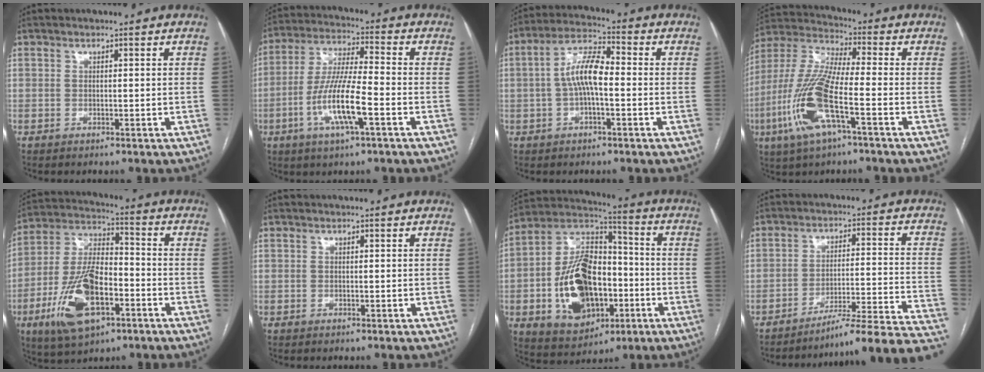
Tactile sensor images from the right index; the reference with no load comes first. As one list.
[{"total": 11.9, "force": [-4.2, 1.5, 11.1], "torque": [-0.223, -0.004, -0.080]}, {"total": 8.0, "force": [-0.6, 2.5, 7.5], "torque": [-0.153, 0.024, -0.013]}, {"total": 14.7, "force": [-5.2, 2.5, 13.5], "torque": [-0.301, -0.007, -0.104]}, {"total": 15.9, "force": [-6.5, 6.0, 13.2], "torque": [-0.280, 0.004, -0.111]}, {"total": 0.0}, {"total": 18.6, "force": [-4.1, 10.9, 14.5], "torque": [-0.289, 0.021, -0.058]}, {"total": 20.7, "force": [-18.7, -2.0, 8.7], "torque": [-0.054, 0.004, -0.253]}]